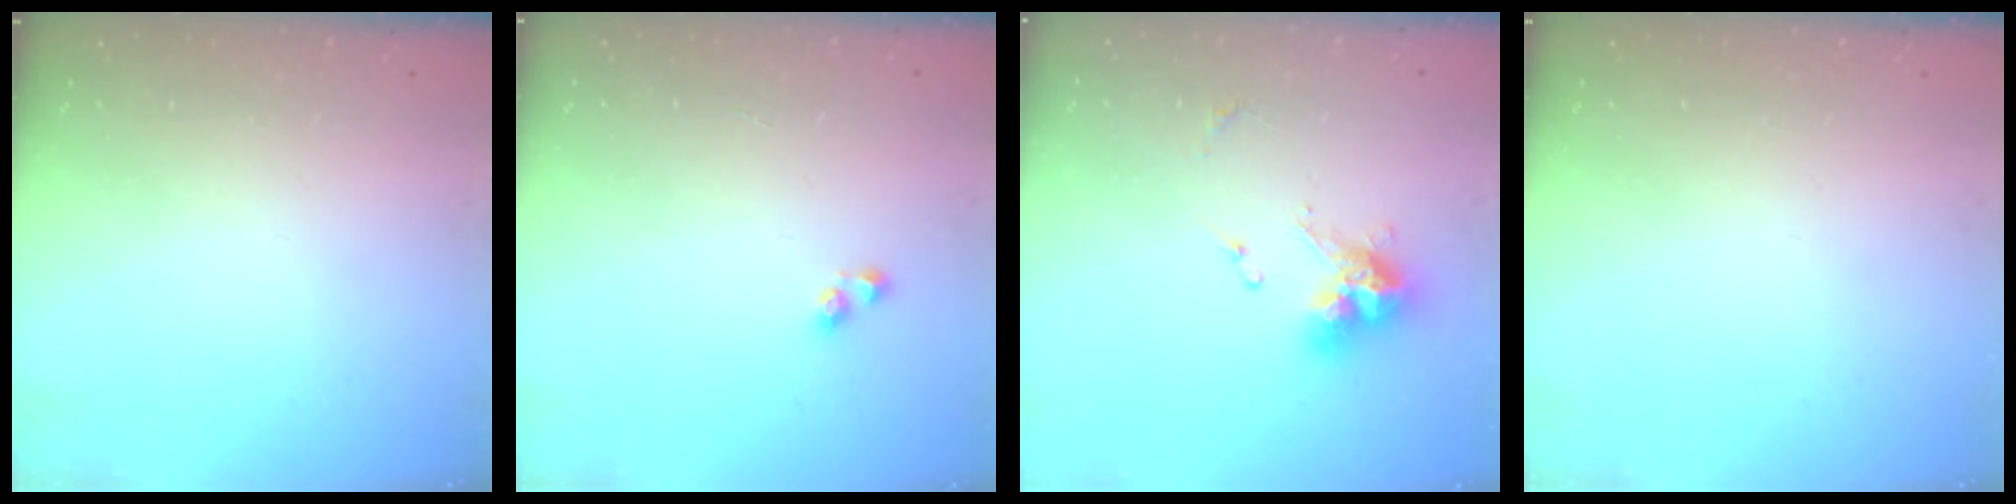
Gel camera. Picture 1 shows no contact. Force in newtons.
{"total": 2.9, "press": 2.8, "slide": 0.3}
{"total": 10.8, "press": 10.8, "slide": 1.1}
{"total": 0.0}